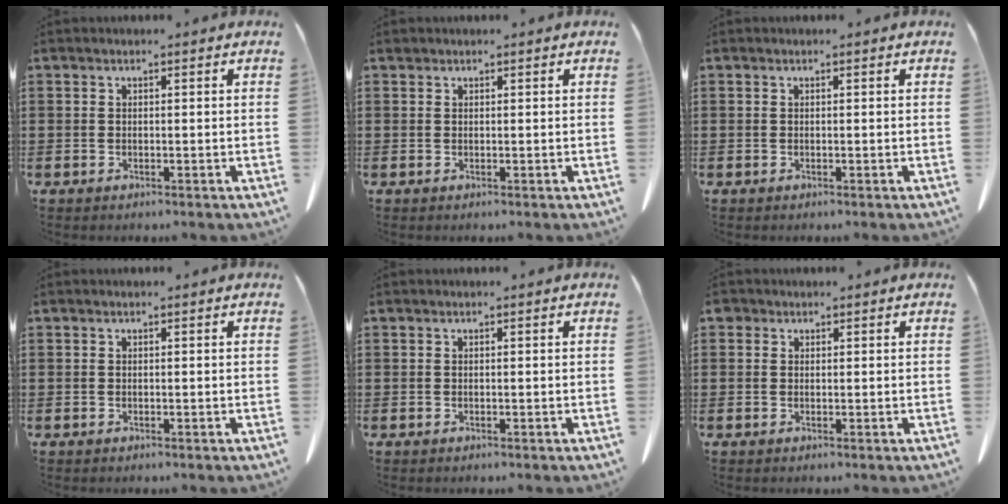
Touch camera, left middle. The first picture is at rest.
{"total": 0.0}
{"total": 0.0}
{"total": 0.0}
{"total": 0.0}
{"total": 1.0, "force": [0.5, 0.8, 0.2], "torque": [-0.008, 0.005, 0.009]}